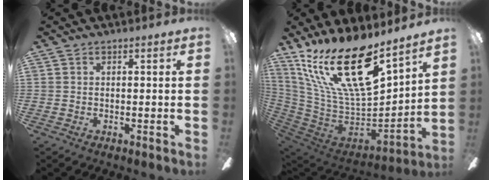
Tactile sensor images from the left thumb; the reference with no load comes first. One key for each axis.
{"total": 26.1, "fx": 15.8, "fy": 9.6, "fz": 18.4, "tx": -0.352, "ty": -0.101, "tz": 0.280}